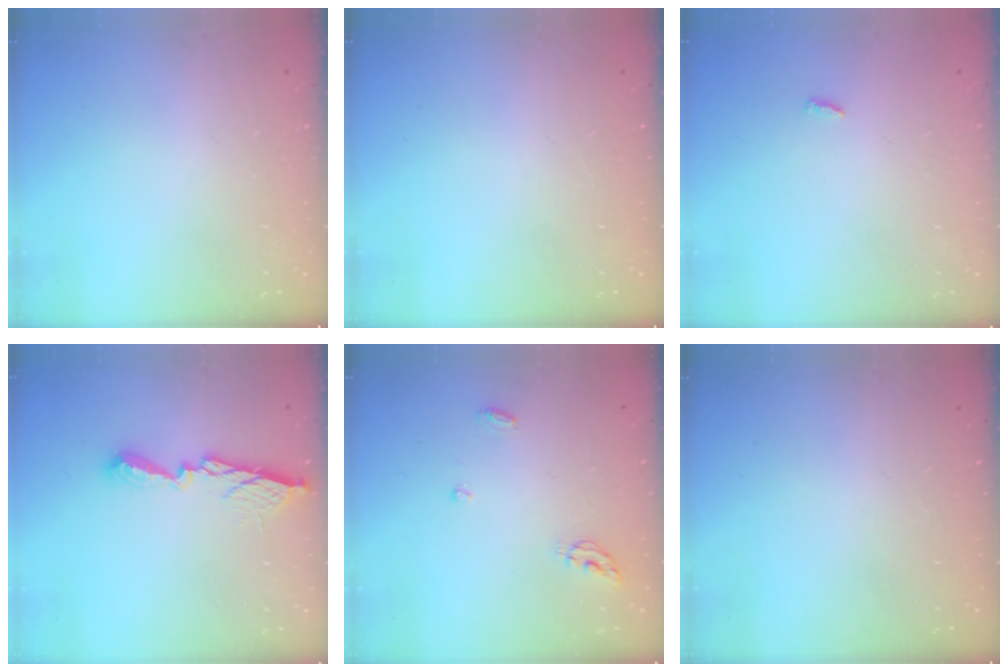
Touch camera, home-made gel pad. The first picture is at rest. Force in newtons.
{"total": 0.0}
{"total": 2.7, "press": 2.7, "slide": 0.2}
{"total": 10.6, "press": 10.6, "slide": 0.6}
{"total": 4.9, "press": 4.8, "slide": 0.4}
{"total": 0.0}